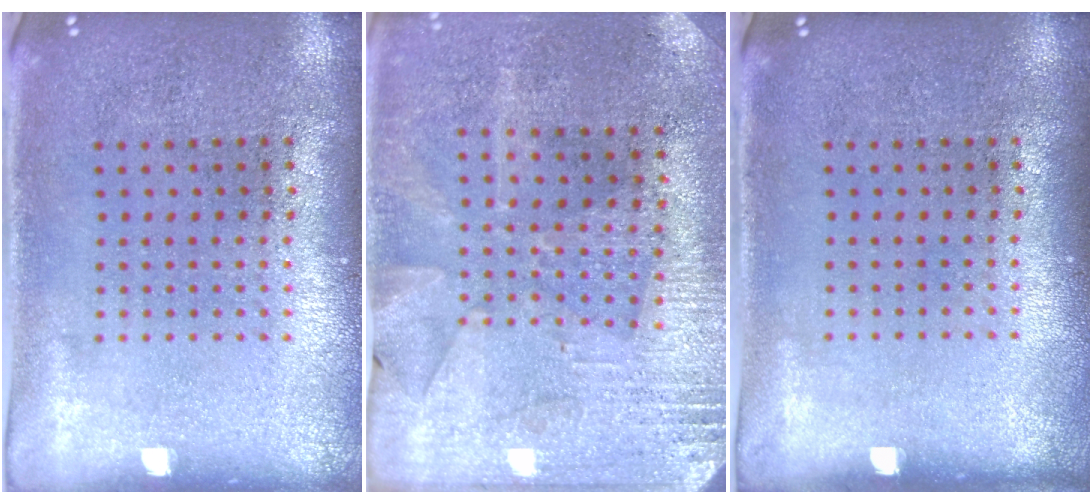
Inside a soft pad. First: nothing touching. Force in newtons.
{"total": 2.9, "press": 2.8, "slide": 0.8}
{"total": 0.0}